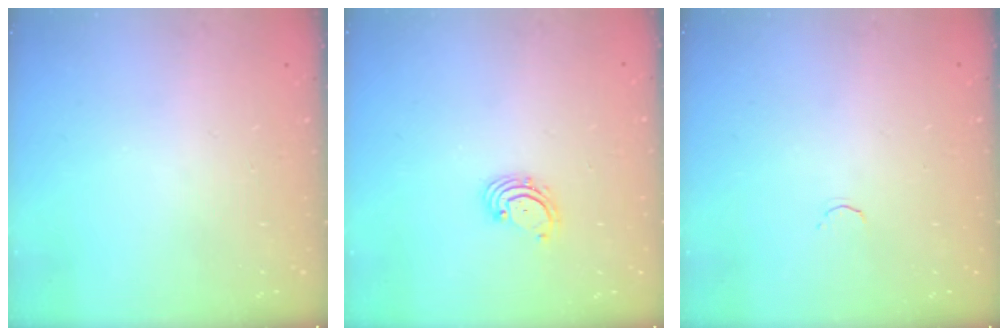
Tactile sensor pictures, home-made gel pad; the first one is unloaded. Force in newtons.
{"total": 1.8, "press": 1.7, "slide": 0.7}
{"total": 1.7, "press": 1.6, "slide": 0.5}